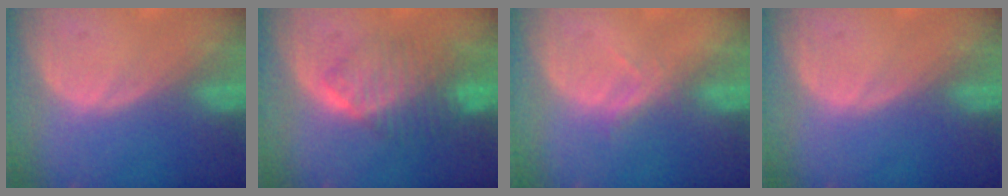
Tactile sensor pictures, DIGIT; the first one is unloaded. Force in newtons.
{"total": 6.9, "press": 6.9, "slide": 0.8}
{"total": 2.1, "press": 1.9, "slide": 0.9}
{"total": 0.0}